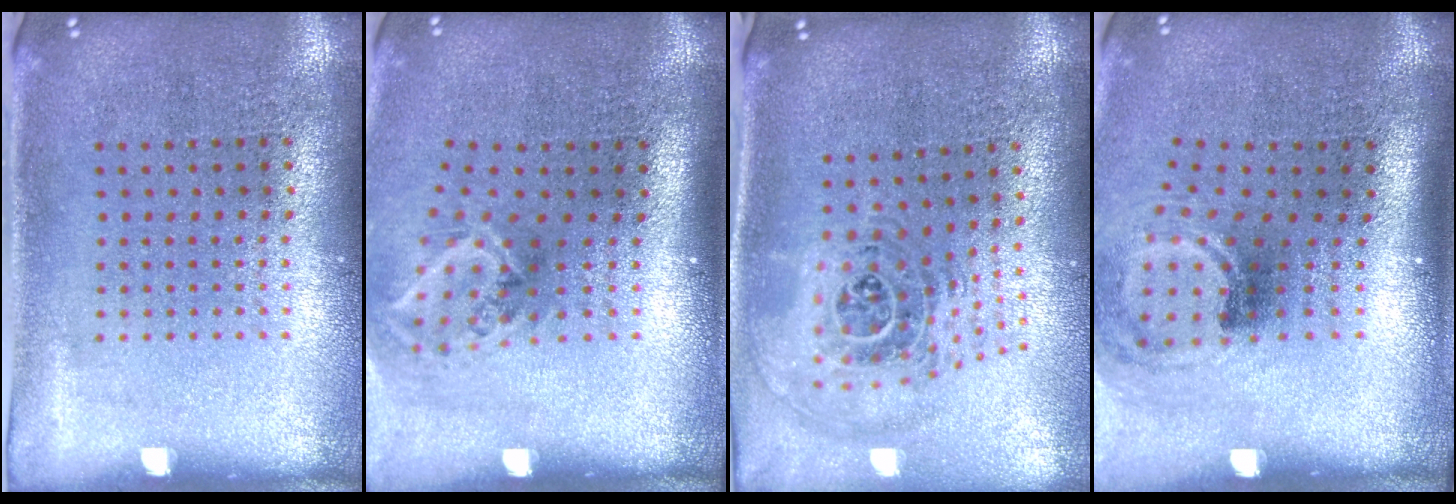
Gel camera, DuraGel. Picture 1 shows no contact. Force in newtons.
{"total": 1.9, "press": 1.2, "slide": 1.5}
{"total": 1.7, "press": 1.4, "slide": 0.9}
{"total": 1.8, "press": 1.1, "slide": 1.4}